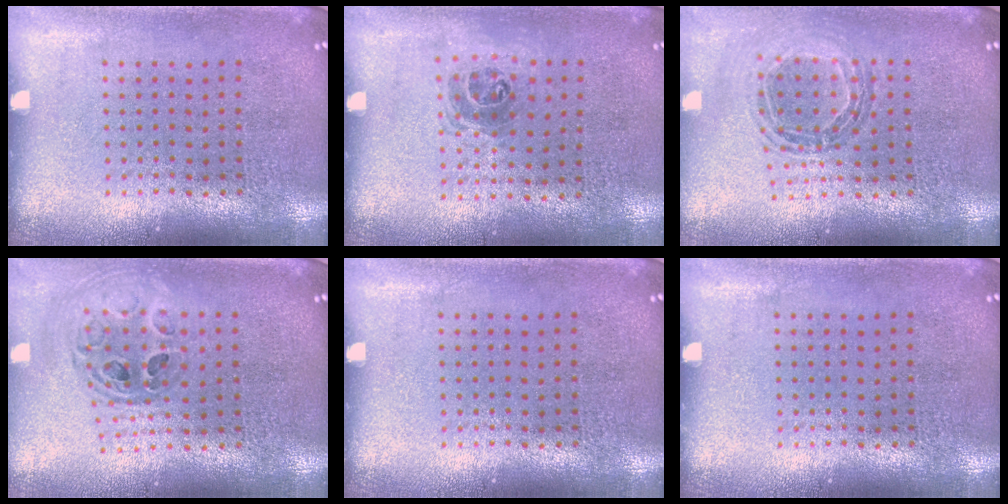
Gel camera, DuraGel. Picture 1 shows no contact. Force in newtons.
{"total": 0.9, "press": 0.8, "slide": 0.5}
{"total": 0.8, "press": 0.8, "slide": 0.1}
{"total": 0.9, "press": 0.8, "slide": 0.1}
{"total": 0.0}
{"total": 0.0}